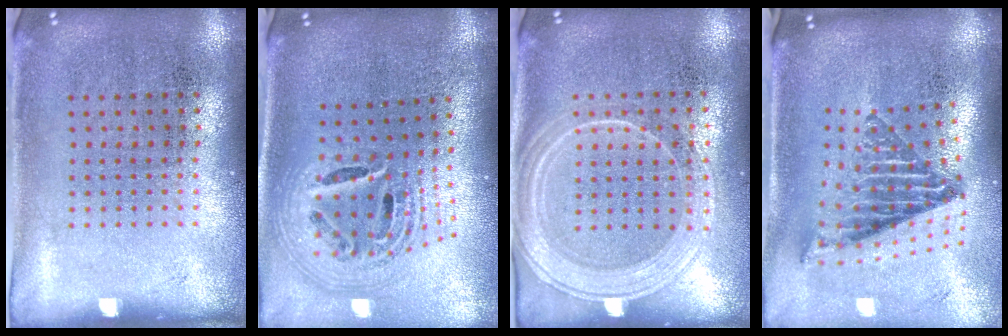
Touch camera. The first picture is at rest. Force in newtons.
{"total": 2.5, "press": 1.7, "slide": 1.9}
{"total": 2.0, "press": 1.9, "slide": 0.7}
{"total": 2.0, "press": 1.5, "slide": 1.4}